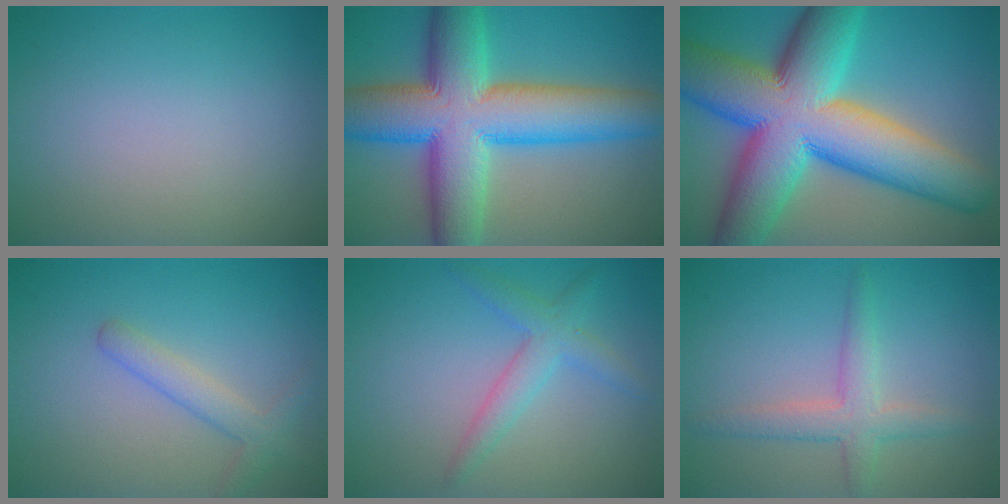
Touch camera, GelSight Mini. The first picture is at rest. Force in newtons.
{"total": 13.9, "press": 13.9, "slide": 0.5}
{"total": 17.4, "press": 17.4, "slide": 0.5}
{"total": 2.5, "press": 2.5, "slide": 0.2}
{"total": 2.1, "press": 2.1, "slide": 0.1}
{"total": 3.1, "press": 3.1, "slide": 0.1}